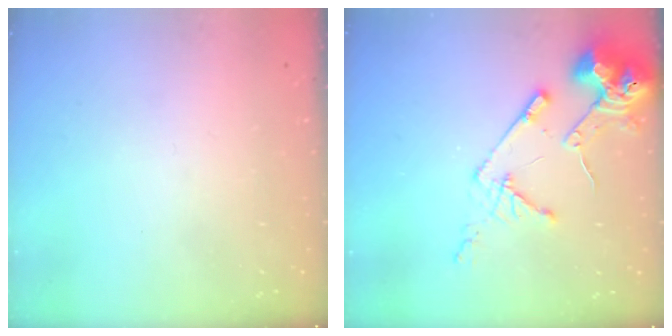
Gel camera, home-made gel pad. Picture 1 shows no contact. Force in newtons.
{"total": 13.9, "press": 13.7, "slide": 1.8}